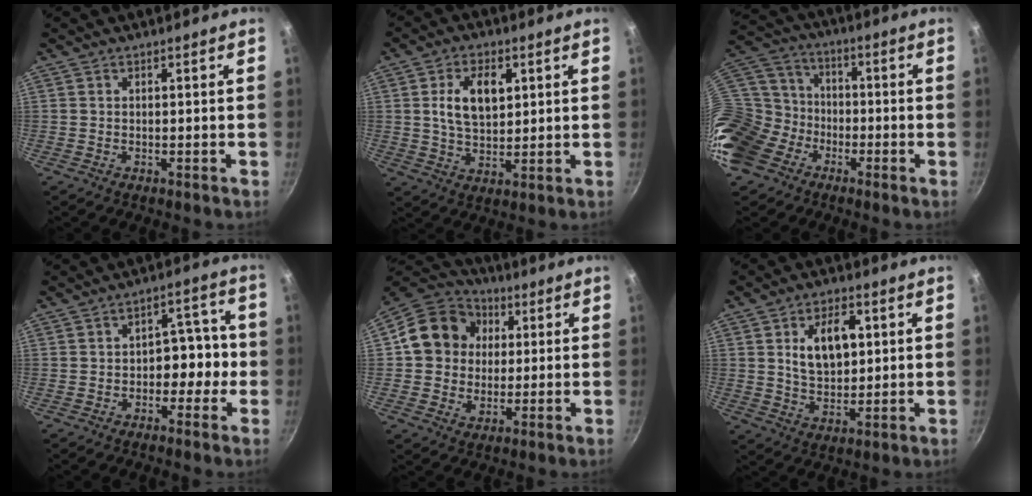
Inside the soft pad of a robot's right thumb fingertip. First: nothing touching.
{"total": 9.2, "force": [2.4, 5.3, 7.0], "torque": [-0.112, -0.009, 0.048]}
{"total": 21.8, "force": [-9.2, 16.6, 10.7], "torque": [-0.279, 0.052, -0.178]}
{"total": 8.2, "force": [-1.6, 5.4, 5.9], "torque": [-0.042, 0.038, -0.032]}
{"total": 14.0, "force": [2.0, 12.3, 6.4], "torque": [-0.087, 0.012, 0.029]}
{"total": 10.1, "force": [2.5, 6.0, 7.7], "torque": [-0.107, -0.008, 0.048]}